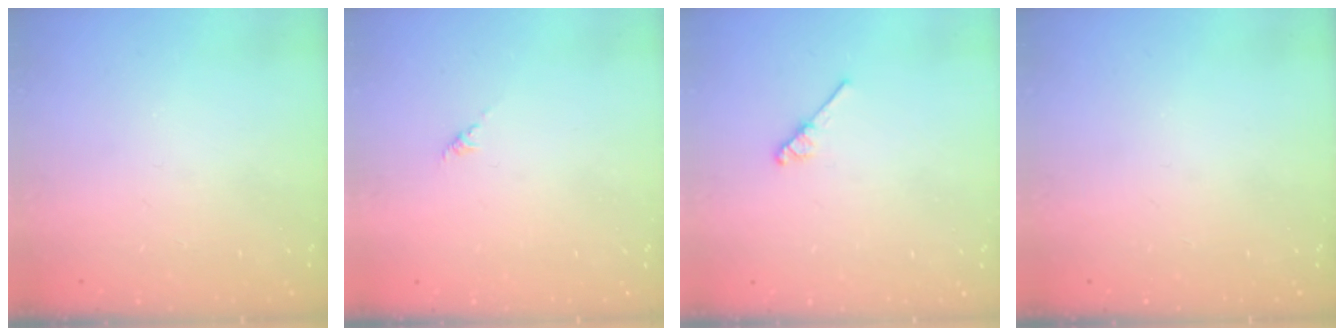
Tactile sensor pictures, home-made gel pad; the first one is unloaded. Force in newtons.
{"total": 0.6, "press": 0.4, "slide": 0.4}
{"total": 3.7, "press": 3.7, "slide": 0.4}
{"total": 0.0}